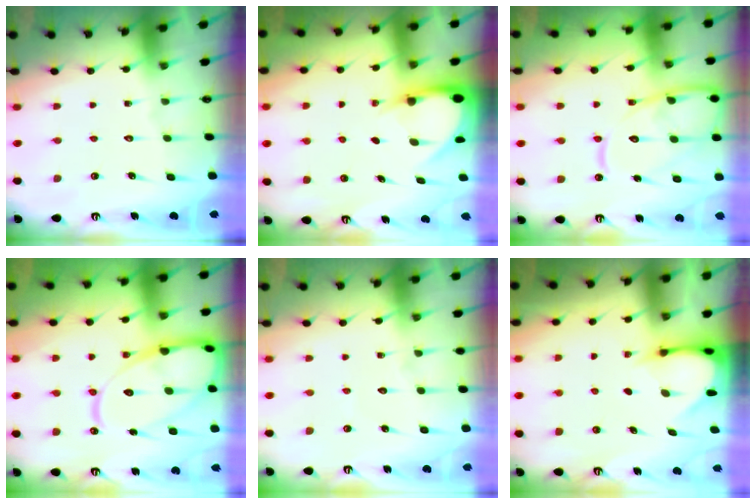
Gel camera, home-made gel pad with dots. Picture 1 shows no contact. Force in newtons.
{"total": 4.7, "press": 4.6, "slide": 0.8}
{"total": 13.8, "press": 13.7, "slide": 1.5}
{"total": 16.7, "press": 16.6, "slide": 1.8}
{"total": 2.9, "press": 2.9, "slide": 0.3}
{"total": 3.4, "press": 3.4, "slide": 0.4}